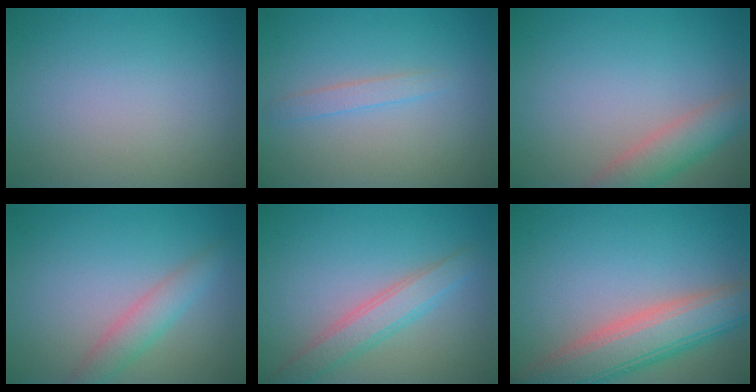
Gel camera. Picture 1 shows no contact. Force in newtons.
{"total": 1.3, "press": 1.3, "slide": 0.0}
{"total": 3.8, "press": 3.8, "slide": 0.3}
{"total": 2.7, "press": 2.7, "slide": 0.1}
{"total": 3.3, "press": 3.3, "slide": 0.3}
{"total": 7.3, "press": 7.3, "slide": 0.6}